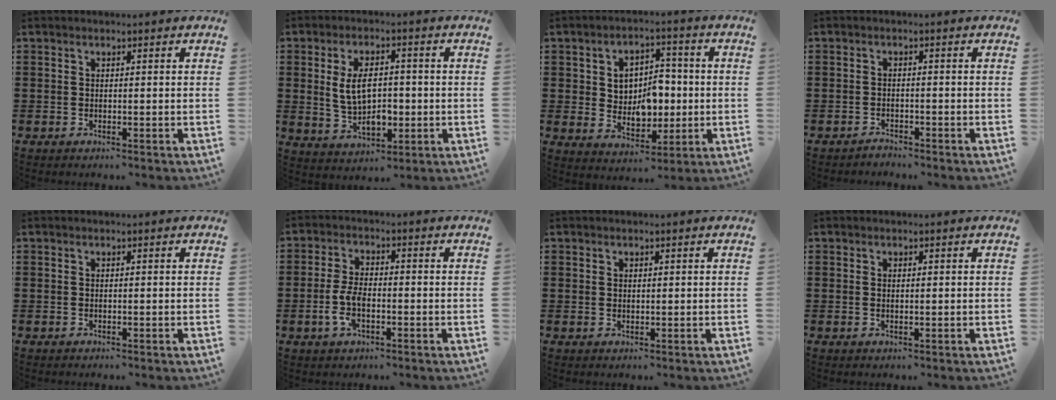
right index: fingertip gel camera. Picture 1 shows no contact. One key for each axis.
{"total": 7.4, "fx": 0.5, "fy": 4.5, "fz": 5.8, "tx": -0.091, "ty": 0.006, "tz": 0.005}
{"total": 6.3, "fx": 0.1, "fy": 5.2, "fz": 3.5, "tx": -0.060, "ty": 0.006, "tz": -0.003}
{"total": 1.5, "fx": -1.4, "fy": 0.3, "fz": 0.0, "tx": -0.006, "ty": 0.005, "tz": -0.031}
{"total": 0.0}
{"total": 5.1, "fx": -1.4, "fy": 2.4, "fz": 4.2, "tx": -0.104, "ty": -0.005, "tz": -0.032}
{"total": 0.6, "fx": 0.3, "fy": 0.5, "fz": 0.2, "tx": -0.004, "ty": 0.003, "tz": 0.005}
{"total": 0.6, "fx": 0.1, "fy": 0.3, "fz": 0.5, "tx": -0.011, "ty": 0.001, "tz": 0.002}